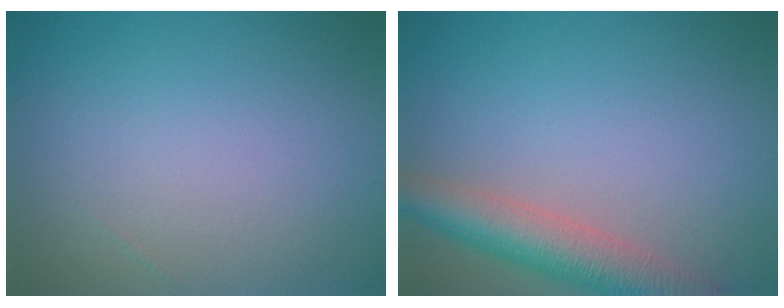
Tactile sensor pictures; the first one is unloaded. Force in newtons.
{"total": 5.2, "press": 5.2, "slide": 0.3}